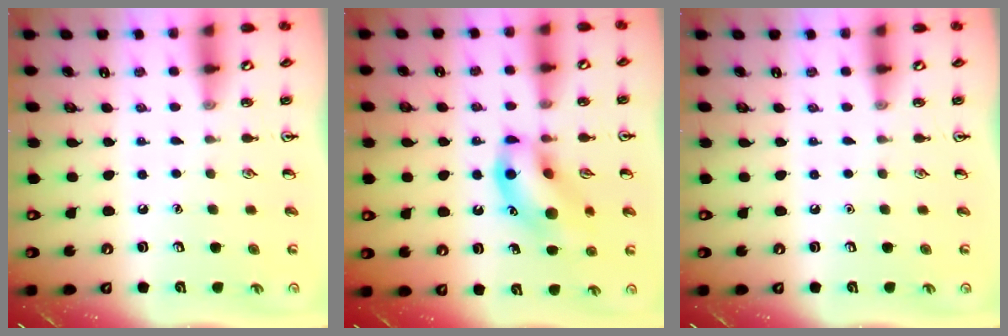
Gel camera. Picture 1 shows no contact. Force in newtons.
{"total": 12.6, "press": 12.4, "slide": 2.1}
{"total": 0.0}